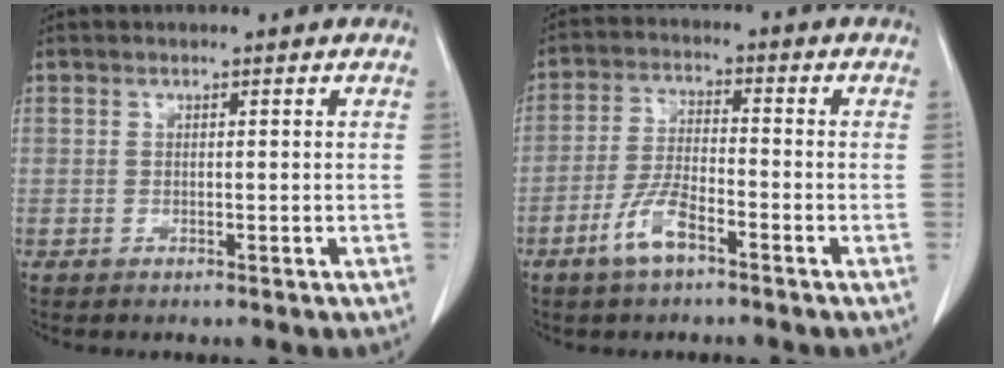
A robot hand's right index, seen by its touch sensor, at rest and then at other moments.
{"total": 6.3, "force": [-3.8, 1.7, 4.7], "torque": [-0.101, -0.001, -0.075]}